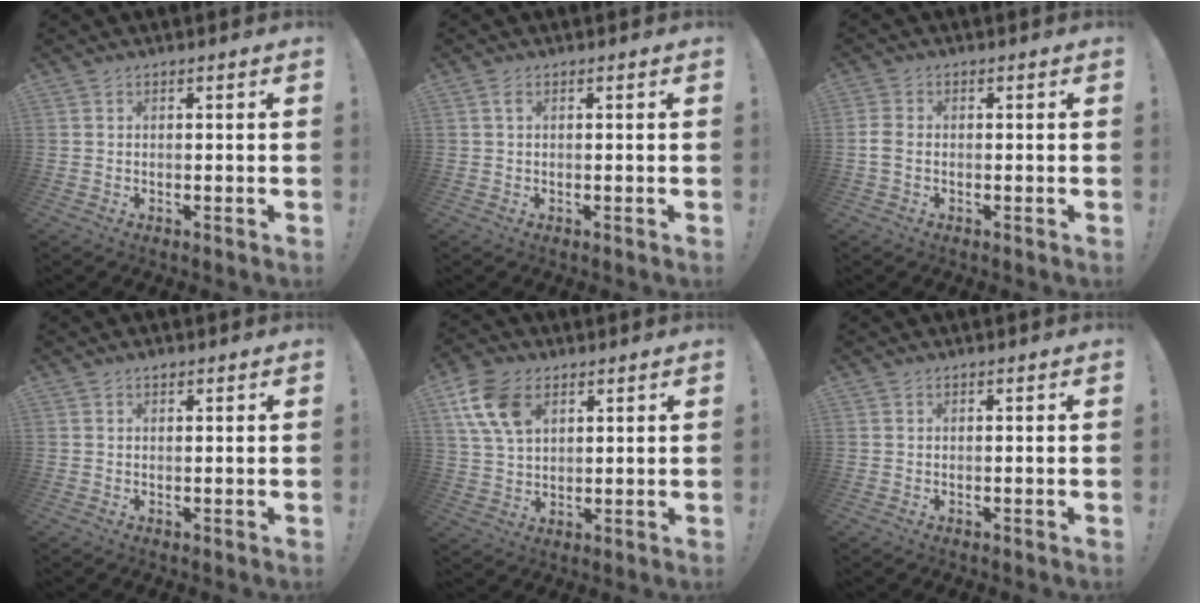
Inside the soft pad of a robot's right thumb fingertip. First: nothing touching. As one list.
[{"total": 1.0, "force": [0.1, 0.2, 1.0], "torque": [-0.017, 0.001, 0.001]}, {"total": 3.6, "force": [-0.6, 2.5, 2.6], "torque": [-0.061, 0.006, -0.011]}, {"total": 0.7, "force": [0.6, 0.2, 0.2], "torque": [0.000, -0.002, 0.011]}, {"total": 12.4, "force": [5.5, 7.9, 7.7], "torque": [-0.150, -0.013, 0.109]}, {"total": 0.0}]